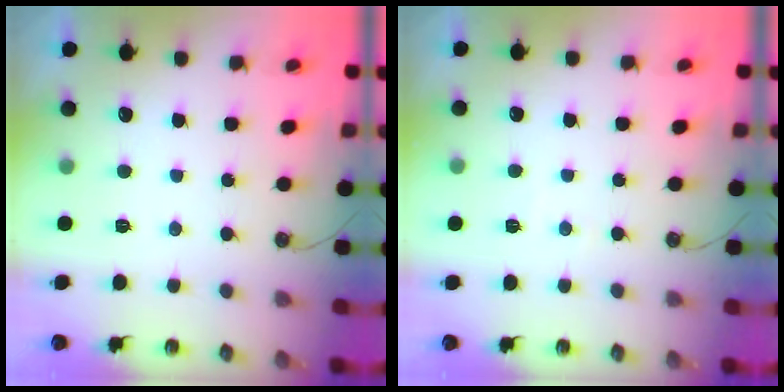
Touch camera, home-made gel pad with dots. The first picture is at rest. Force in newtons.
{"total": 2.7, "press": 2.7, "slide": 0.4}